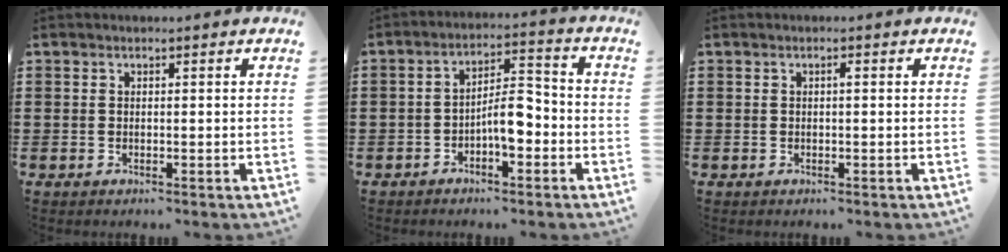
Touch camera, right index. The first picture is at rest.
{"total": 6.0, "force": [-2.5, 2.3, 4.9], "torque": [-0.085, 0.014, -0.047]}
{"total": 0.6, "force": [0.0, 0.0, 0.6], "torque": [-0.010, -0.003, 0.001]}